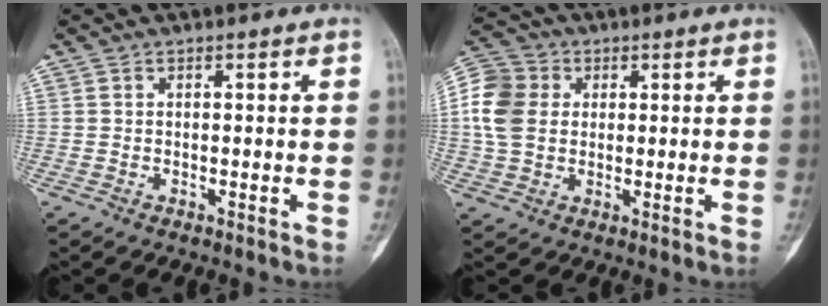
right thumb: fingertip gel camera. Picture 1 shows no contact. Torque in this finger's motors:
{"motor_torque": [-0.43, 0.88, 0.81, 0.11, 0.04]}